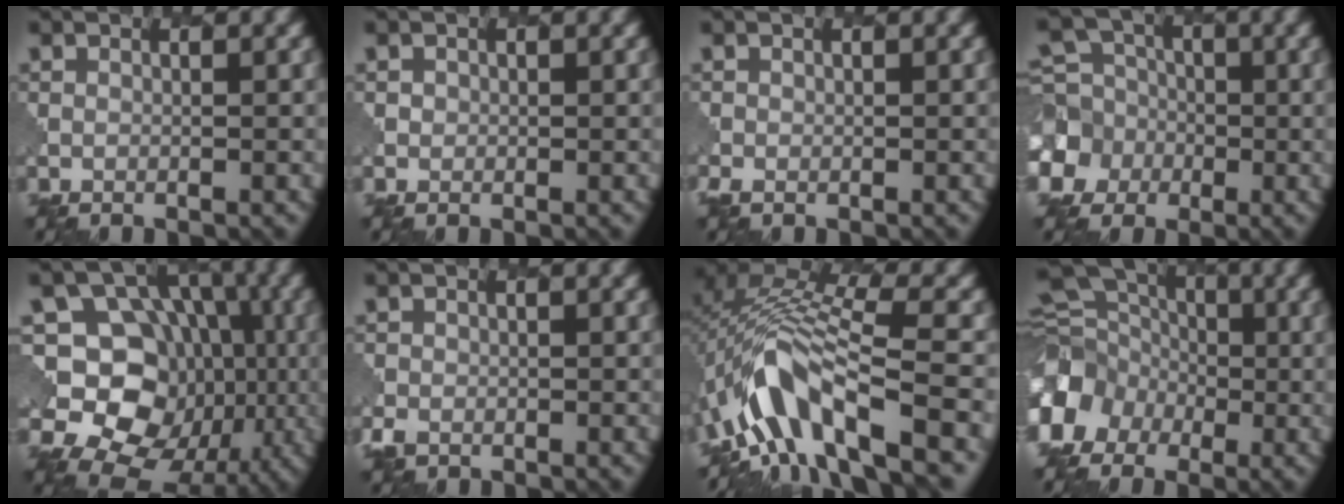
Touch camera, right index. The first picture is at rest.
{"total": 0.9, "force": [0.1, 0.9, 0.1], "torque": [0.003, -0.005, 0.000]}
{"total": 1.1, "force": [-0.4, 0.8, 0.6], "torque": [-0.015, -0.004, -0.008]}
{"total": 9.1, "force": [-2.1, 8.4, 2.7], "torque": [-0.077, -0.007, -0.064]}
{"total": 12.4, "force": [-1.2, 10.5, 6.5], "torque": [-0.086, -0.008, -0.037]}
{"total": 1.5, "force": [-0.8, 1.3, 0.4], "torque": [-0.010, -0.007, -0.019]}
{"total": 10.2, "force": [-4.7, 3.5, 8.3], "torque": [-0.144, 0.013, -0.090]}
{"total": 10.1, "force": [-2.8, 8.7, 4.3], "torque": [-0.088, -0.010, -0.070]}